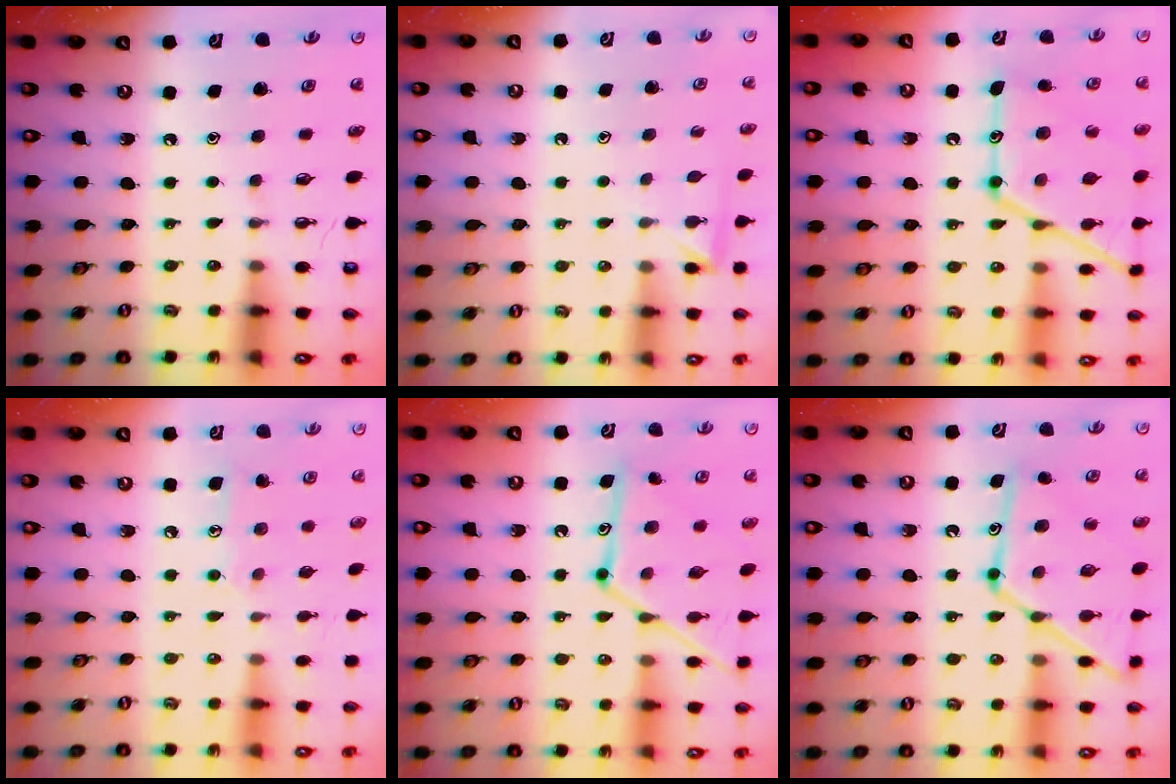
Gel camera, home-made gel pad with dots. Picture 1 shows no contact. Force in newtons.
{"total": 2.9, "press": 2.9, "slide": 0.3}
{"total": 19.2, "press": 19.1, "slide": 1.6}
{"total": 7.5, "press": 7.4, "slide": 0.5}
{"total": 15.1, "press": 15.1, "slide": 1.0}
{"total": 15.8, "press": 15.7, "slide": 1.2}